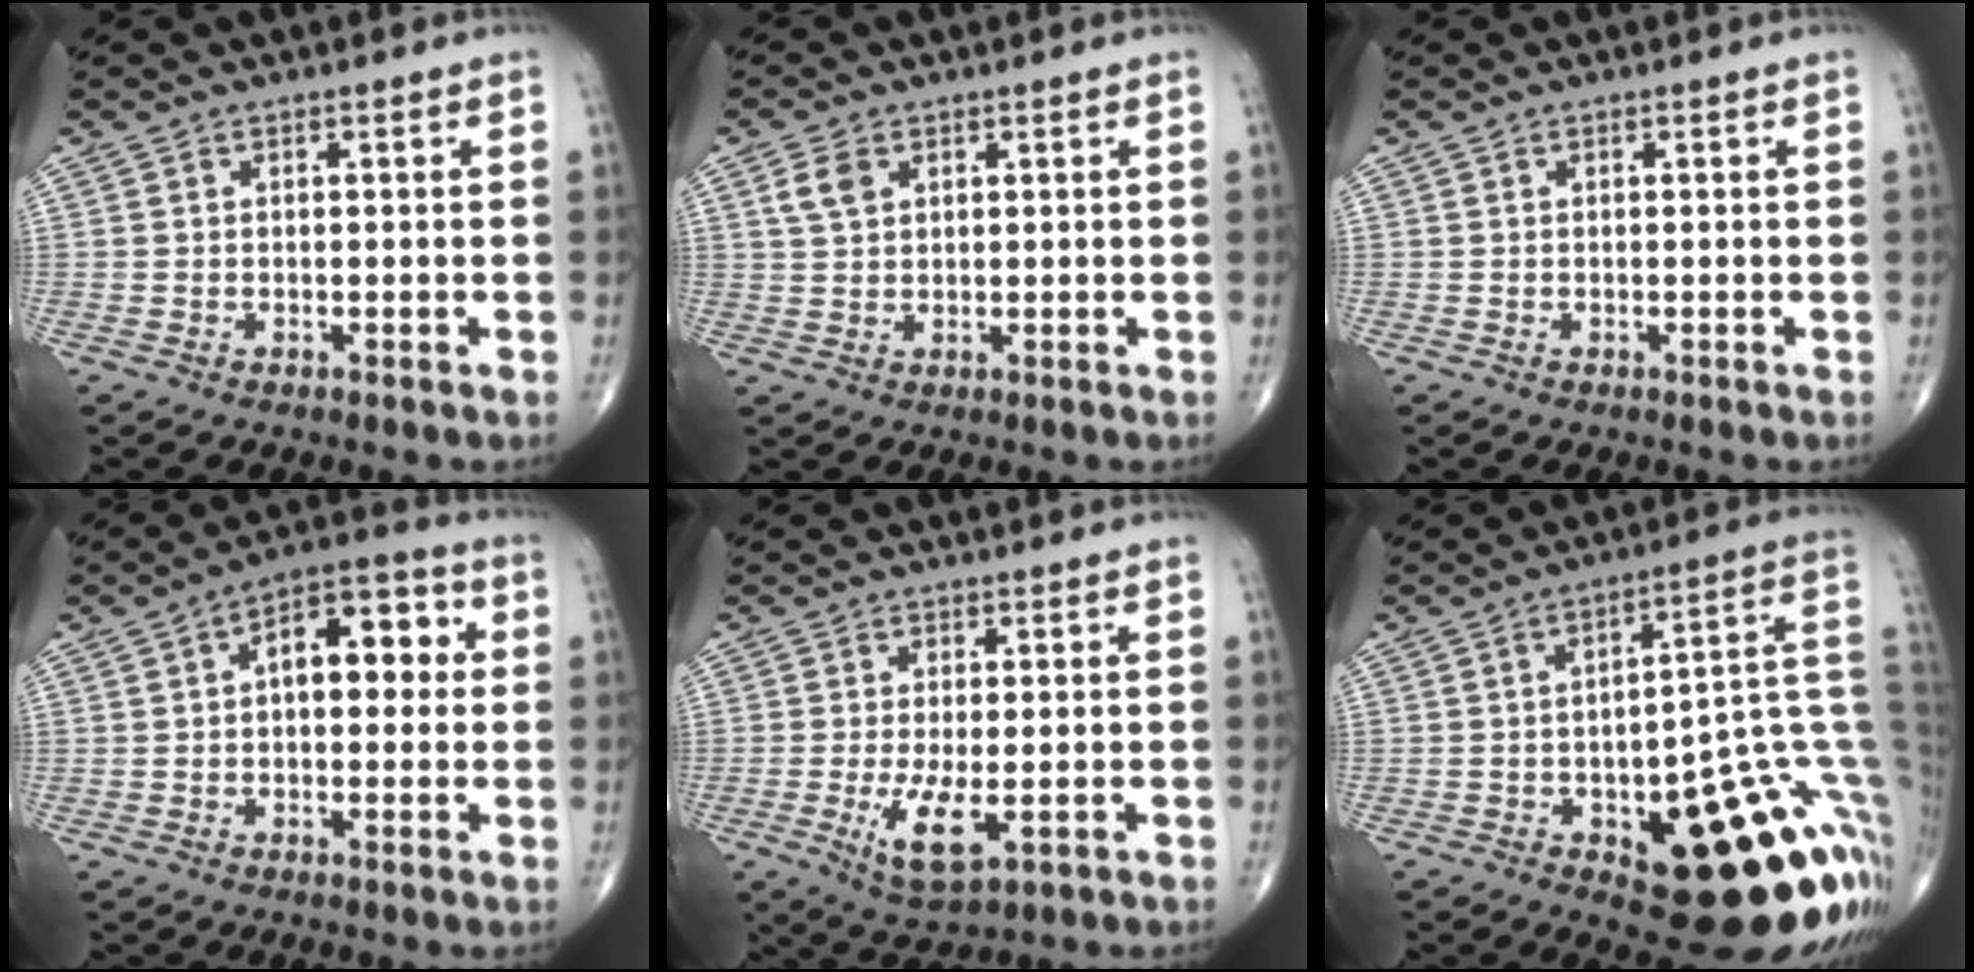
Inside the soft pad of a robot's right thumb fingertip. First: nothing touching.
{"total": 3.7, "force": [1.6, 2.4, 2.2], "torque": [-0.040, 0.000, 0.036]}
{"total": 0.0}
{"total": 10.9, "force": [1.5, 6.0, 9.0], "torque": [-0.098, 0.032, 0.013]}
{"total": 6.9, "force": [-1.7, 2.4, 6.2], "torque": [-0.123, -0.019, -0.022]}
{"total": 25.8, "force": [-6.1, 10.0, 23.1], "torque": [-0.214, 0.035, -0.065]}